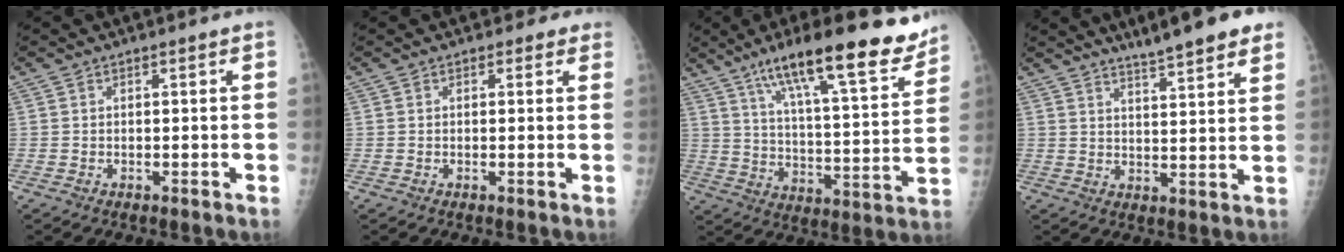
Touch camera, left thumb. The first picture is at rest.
{"total": 1.8, "force": [1.2, 1.2, 0.4], "torque": [0.012, -0.005, 0.004]}
{"total": 22.9, "force": [15.8, 4.8, 15.9], "torque": [-0.223, -0.056, 0.250]}
{"total": 10.6, "force": [8.2, 1.4, 6.6], "torque": [-0.078, -0.031, 0.110]}